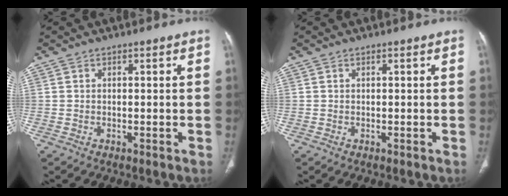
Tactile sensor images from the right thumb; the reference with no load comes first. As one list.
[{"total": 0.0}]